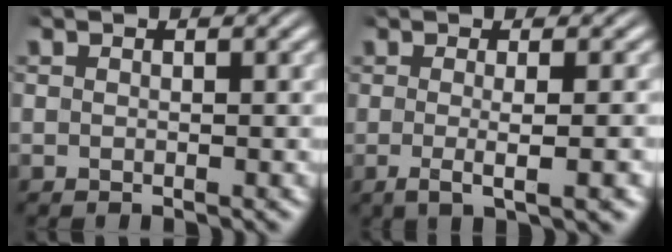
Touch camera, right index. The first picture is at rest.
{"total": 2.9, "force": [-0.7, 0.1, 2.8], "torque": [-0.052, -0.008, -0.008]}